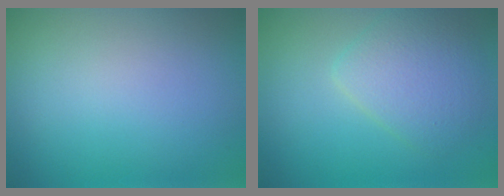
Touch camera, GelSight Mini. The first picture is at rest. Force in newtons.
{"total": 4.0, "press": 3.9, "slide": 0.3}